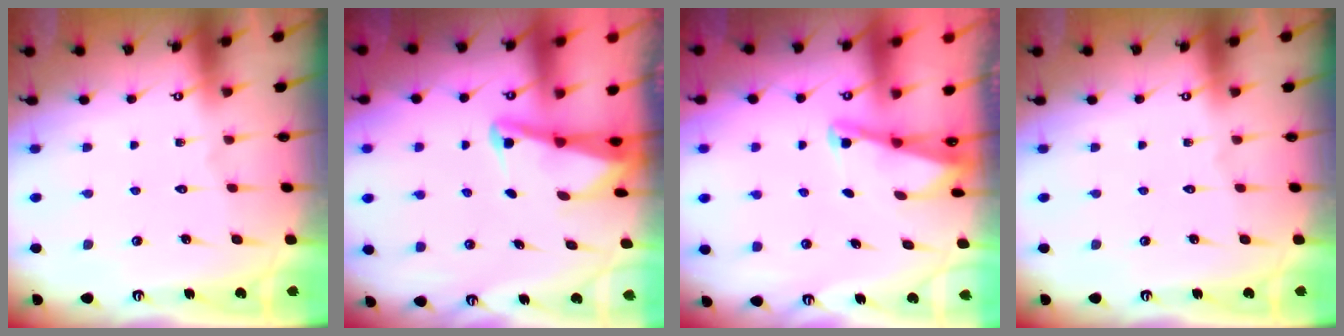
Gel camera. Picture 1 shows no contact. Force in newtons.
{"total": 2.5, "press": 2.5, "slide": 0.6}
{"total": 2.1, "press": 2.0, "slide": 0.3}
{"total": 0.0}